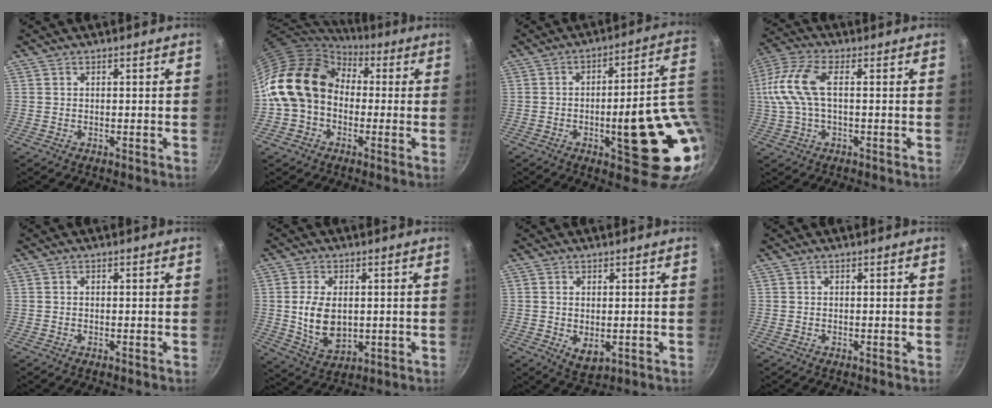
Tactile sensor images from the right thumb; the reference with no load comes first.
{"total": 17.4, "force": [1.0, 13.7, 10.7], "torque": [-0.175, 0.044, 0.004]}
{"total": 20.9, "force": [-1.8, 6.4, 19.8], "torque": [-0.222, 0.003, -0.015]}
{"total": 12.4, "force": [0.8, 5.9, 10.8], "torque": [-0.240, 0.020, 0.005]}
{"total": 0.0}
{"total": 9.5, "force": [0.5, 6.0, 7.4], "torque": [-0.131, -0.011, 0.023]}
{"total": 4.1, "force": [-0.3, 2.4, 3.3], "torque": [-0.053, -0.015, 0.002]}
{"total": 0.0}